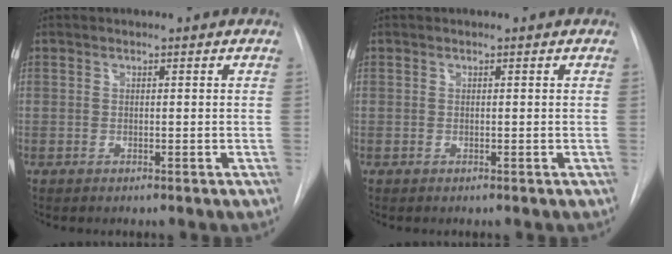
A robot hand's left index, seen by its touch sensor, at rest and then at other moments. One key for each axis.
{"total": 0.0}